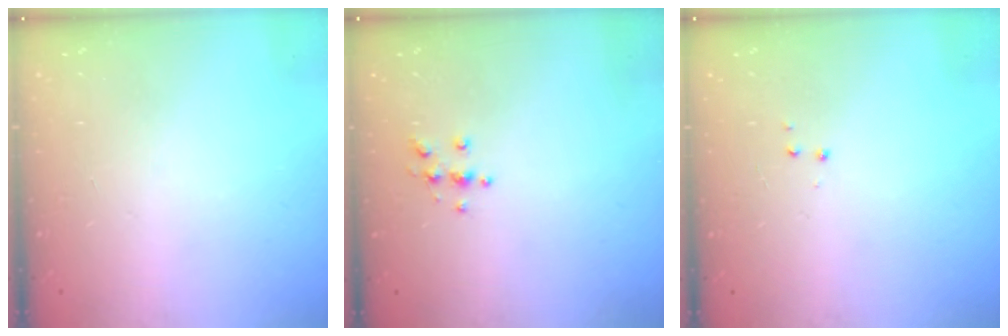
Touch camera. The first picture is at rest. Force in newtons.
{"total": 4.2, "press": 4.2, "slide": 0.3}
{"total": 2.9, "press": 2.8, "slide": 0.4}